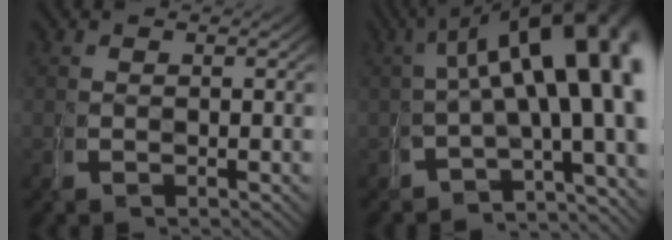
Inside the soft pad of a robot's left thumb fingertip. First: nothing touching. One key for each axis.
{"total": 14.3, "fx": 1.4, "fy": 8.0, "fz": 11.8, "tx": -0.133, "ty": -0.004, "tz": 0.011}